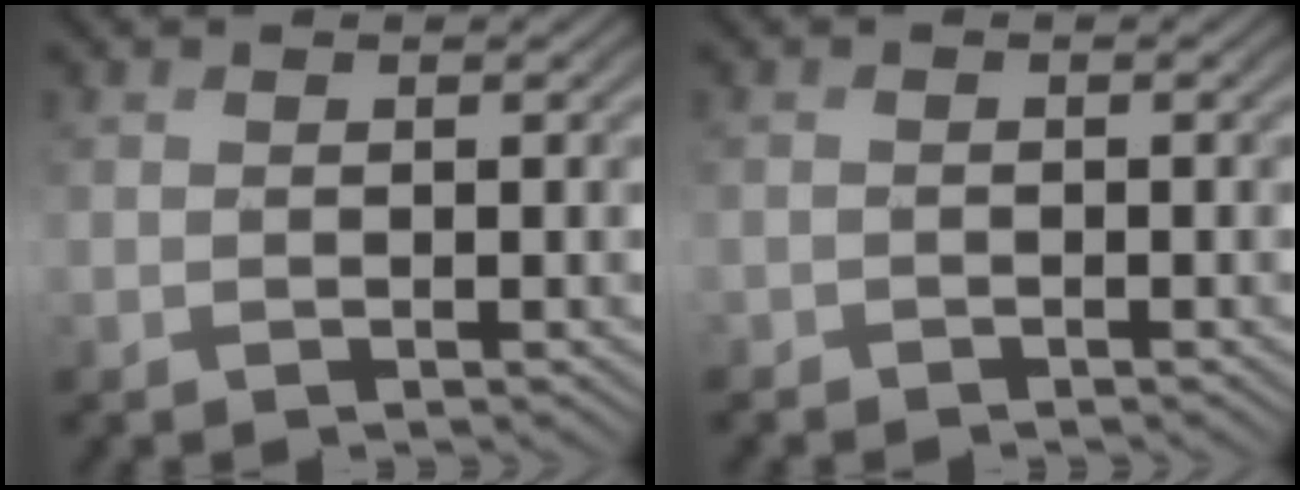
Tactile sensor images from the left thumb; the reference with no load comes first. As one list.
[{"total": 0.9, "force": [-0.8, 0.4, -0.1], "torque": [0.001, -0.002, -0.018]}]